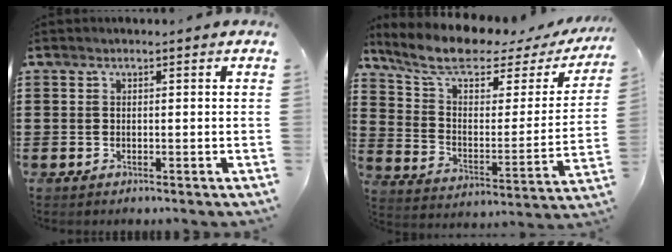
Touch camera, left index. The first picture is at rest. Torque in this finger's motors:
{"motor_torque": [2.14, 0.00, 0.78, 0.18]}